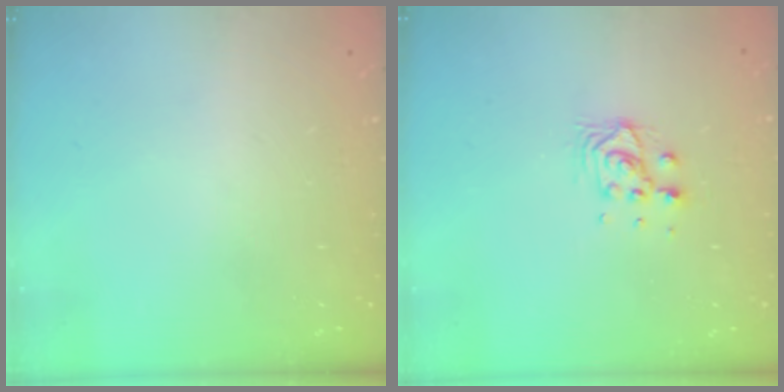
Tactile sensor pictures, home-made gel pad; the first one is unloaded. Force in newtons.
{"total": 6.4, "press": 6.4, "slide": 0.4}